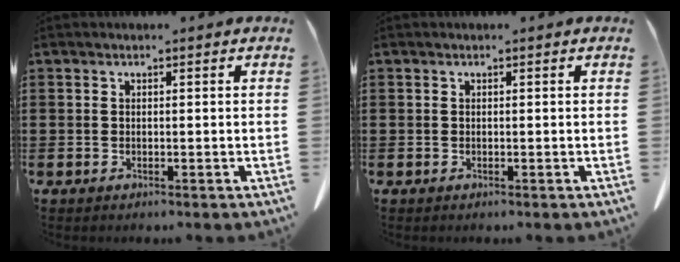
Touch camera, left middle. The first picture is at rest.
{"total": 0.0}